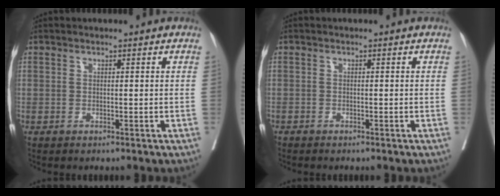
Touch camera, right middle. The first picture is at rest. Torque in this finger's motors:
{"motor_torque": [0.53, -0.62, -0.03, -0.16]}